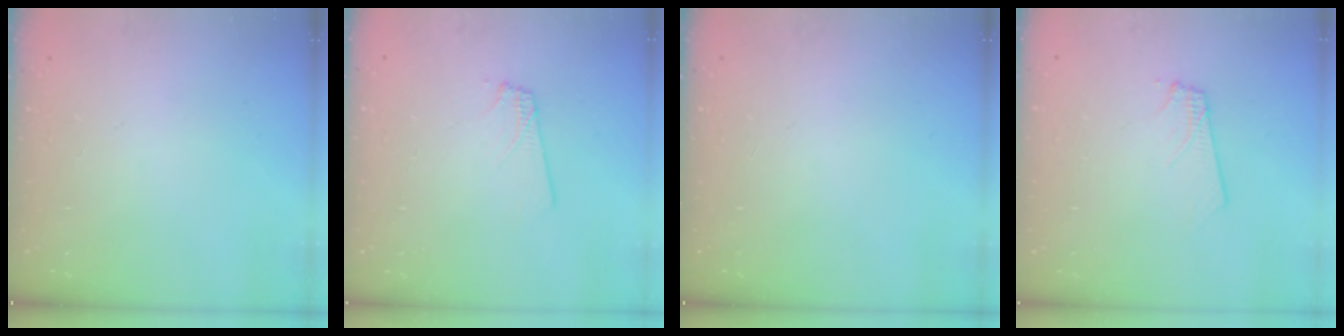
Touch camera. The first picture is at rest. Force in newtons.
{"total": 1.8, "press": 1.8, "slide": 0.1}
{"total": 0.0}
{"total": 2.9, "press": 2.9, "slide": 0.4}